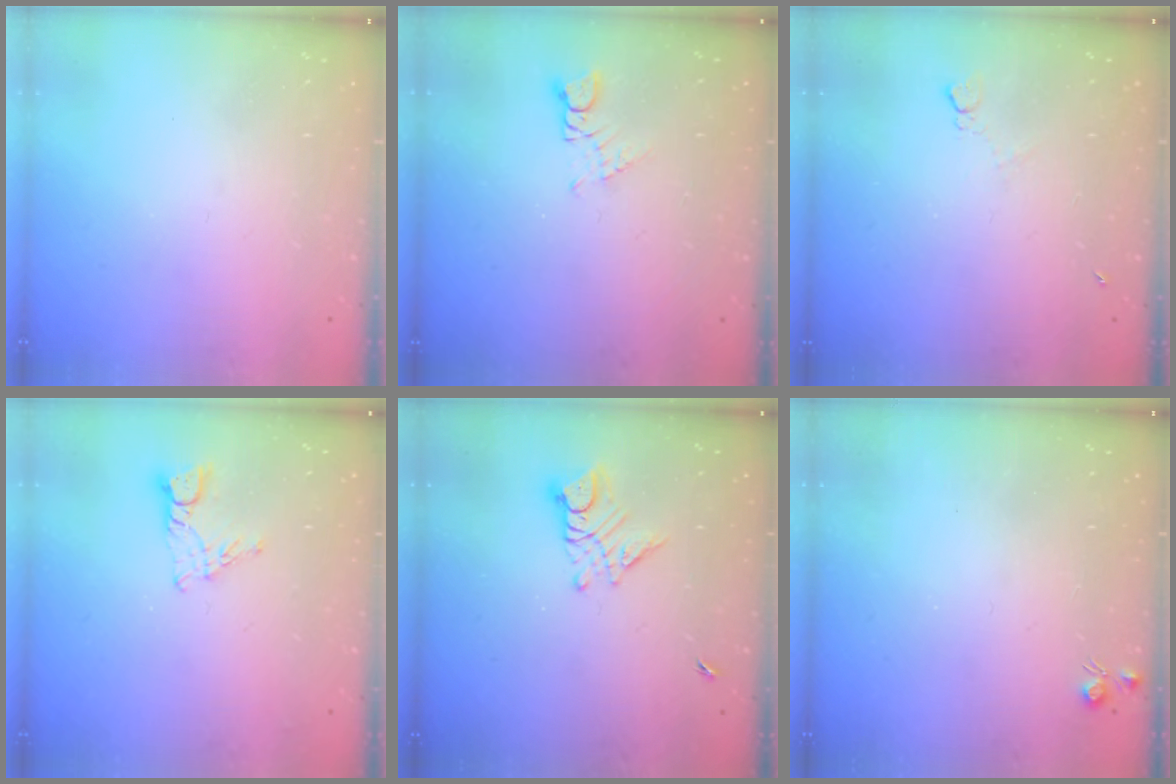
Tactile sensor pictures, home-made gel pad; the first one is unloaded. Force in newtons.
{"total": 1.5, "press": 1.5, "slide": 0.2}
{"total": 5.0, "press": 5.0, "slide": 0.6}
{"total": 6.5, "press": 6.5, "slide": 0.5}
{"total": 8.3, "press": 8.2, "slide": 0.6}
{"total": 4.3, "press": 4.2, "slide": 0.7}